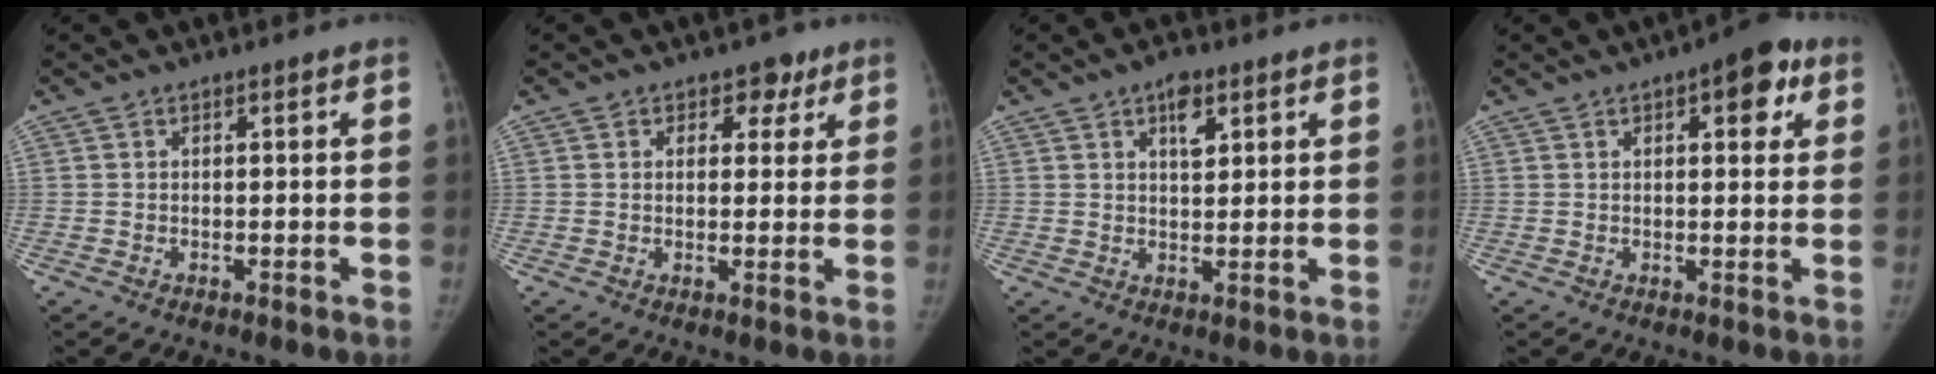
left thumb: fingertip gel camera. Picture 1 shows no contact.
{"total": 4.4, "force": [2.3, 3.3, 1.9], "torque": [0.006, -0.008, 0.028]}
{"total": 4.6, "force": [2.4, 2.3, 3.2], "torque": [-0.036, -0.008, 0.036]}
{"total": 7.1, "force": [3.2, 3.1, 5.6], "torque": [-0.038, -0.004, 0.032]}